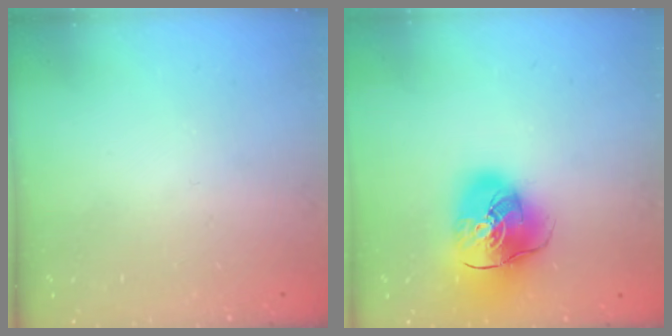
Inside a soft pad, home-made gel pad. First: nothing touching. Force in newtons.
{"total": 18.6, "press": 18.3, "slide": 3.1}